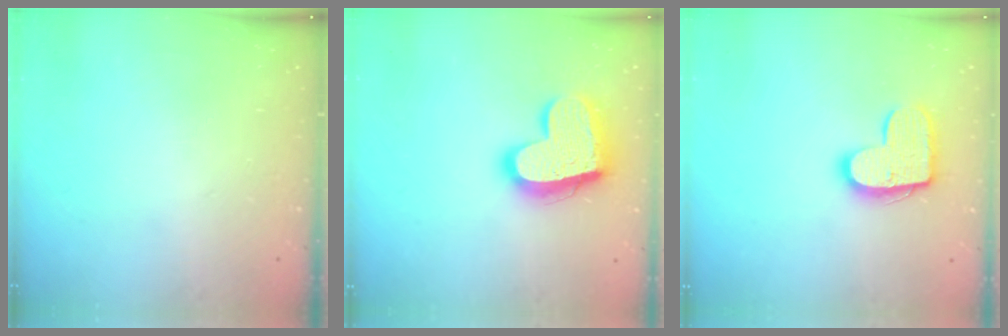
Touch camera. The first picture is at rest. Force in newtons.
{"total": 18.2, "press": 18.2, "slide": 1.6}
{"total": 13.5, "press": 13.5, "slide": 0.6}